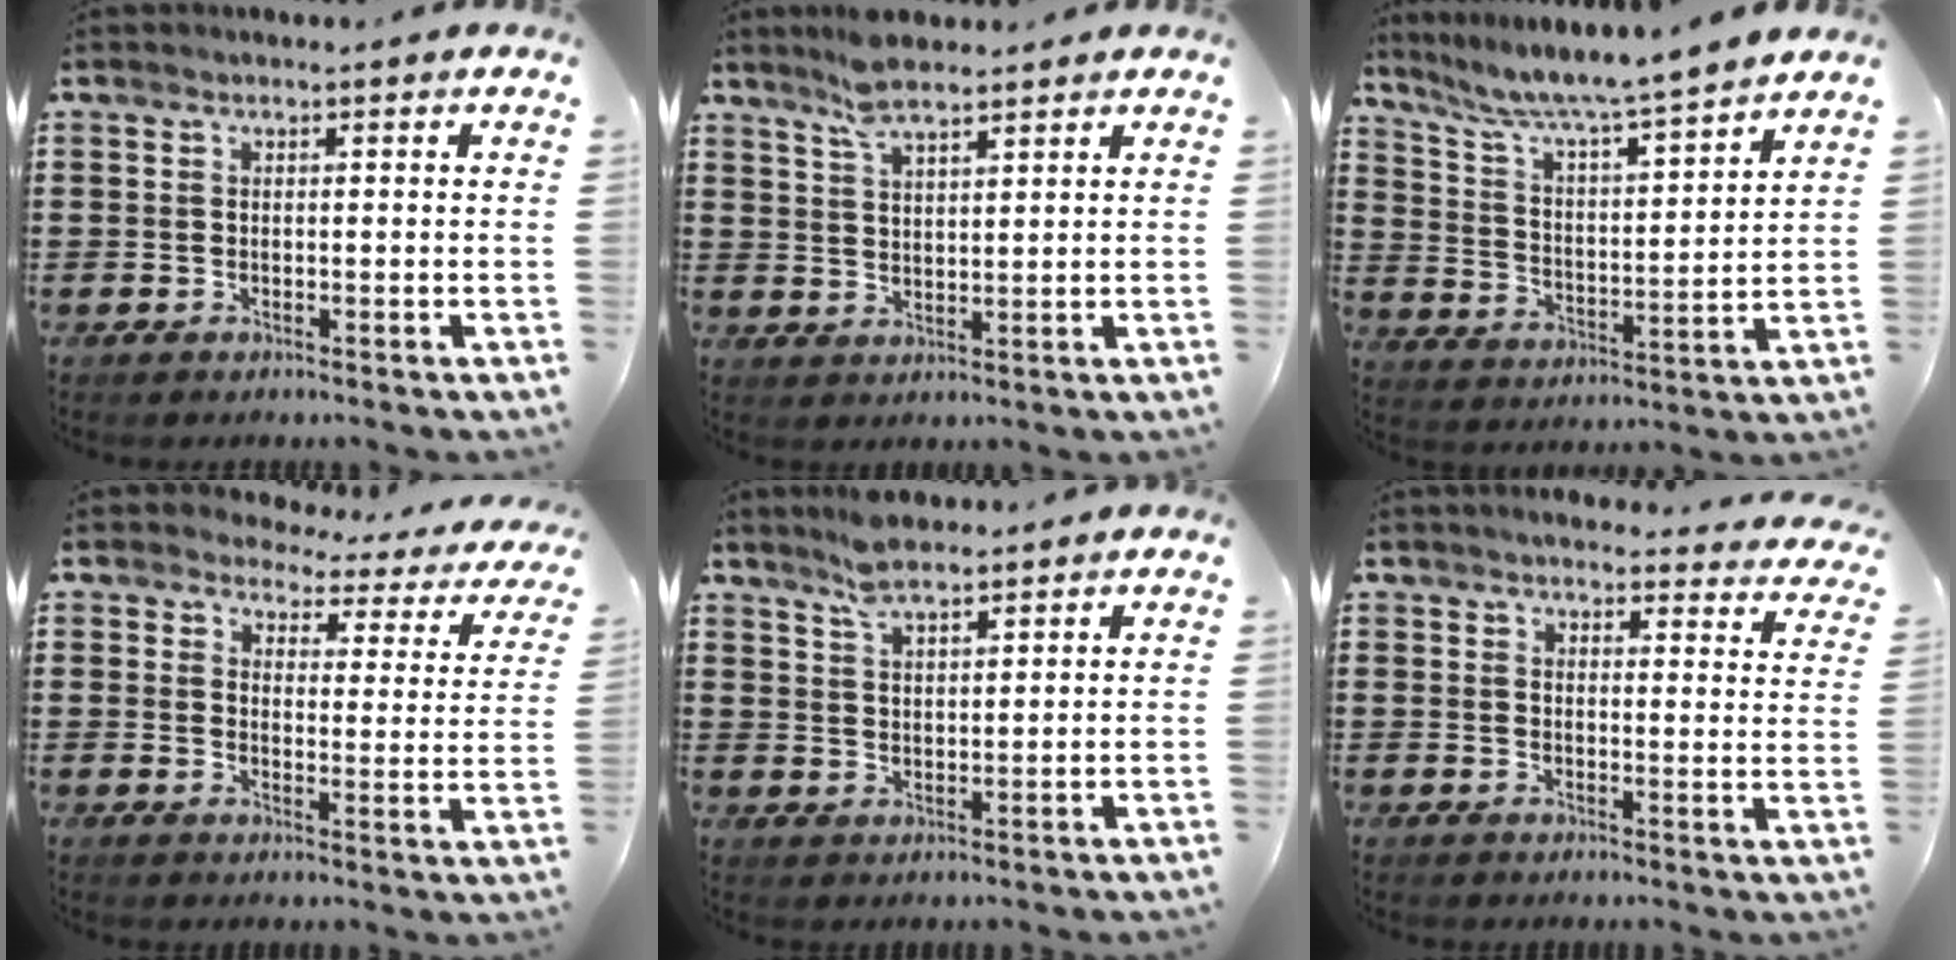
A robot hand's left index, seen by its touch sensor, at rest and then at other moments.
{"total": 5.2, "force": [4.3, 1.1, 2.7], "torque": [-0.064, -0.003, 0.079]}
{"total": 6.0, "force": [5.5, -0.7, 2.3], "torque": [-0.067, -0.041, 0.087]}
{"total": 3.5, "force": [3.2, 1.0, 0.8], "torque": [-0.037, -0.019, 0.052]}
{"total": 4.7, "force": [4.1, 1.1, 2.1], "torque": [-0.053, -0.004, 0.075]}
{"total": 3.3, "force": [3.3, 0.3, 0.6], "torque": [-0.018, -0.019, 0.055]}